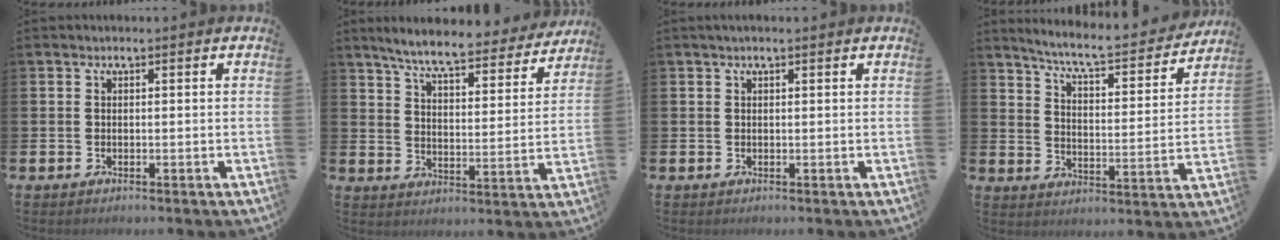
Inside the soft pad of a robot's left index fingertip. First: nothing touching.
{"total": 7.2, "force": [6.6, 0.6, 2.8], "torque": [-0.079, -0.041, 0.112]}
{"total": 0.7, "force": [0.4, 0.1, 0.5], "torque": [-0.009, 0.003, 0.007]}
{"total": 6.8, "force": [6.3, 0.5, 2.3], "torque": [-0.070, -0.049, 0.103]}